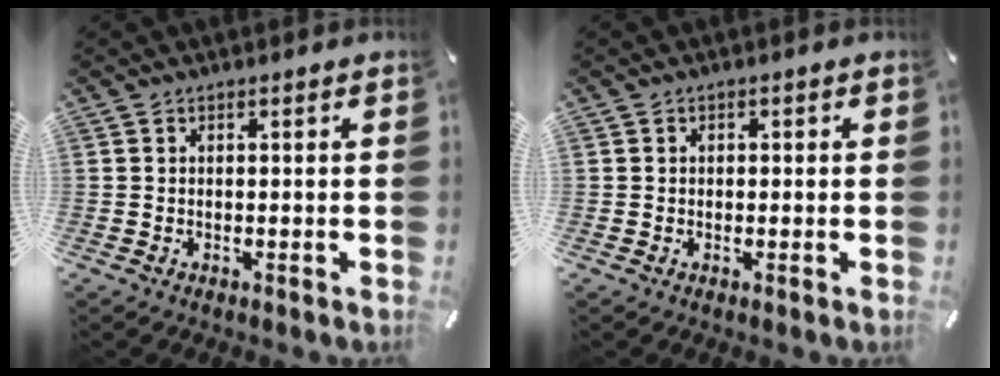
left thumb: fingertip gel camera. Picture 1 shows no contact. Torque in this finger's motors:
{"motor_torque": [-0.06, -0.46, -0.22, 0.11, -0.05]}